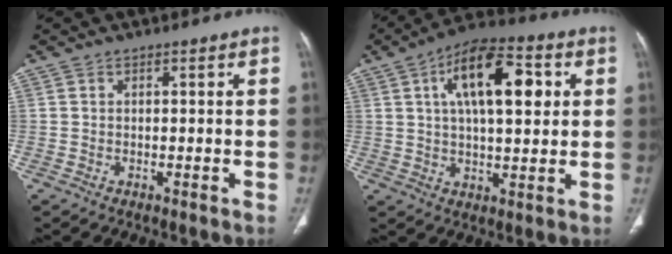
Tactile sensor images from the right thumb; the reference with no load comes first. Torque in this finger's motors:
{"motor_torque": [1.00, 3.57, 1.69, -0.25, 0.14]}